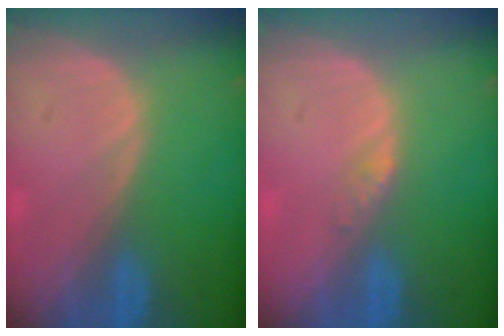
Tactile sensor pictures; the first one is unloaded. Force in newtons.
{"total": 1.2, "press": 1.2, "slide": 0.1}